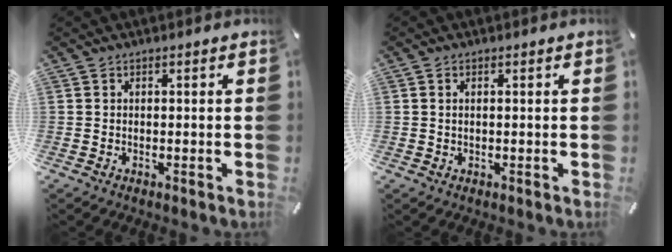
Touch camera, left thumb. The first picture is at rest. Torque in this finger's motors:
{"motor_torque": [-0.14, -0.07, 0.01, -0.03, 0.06]}